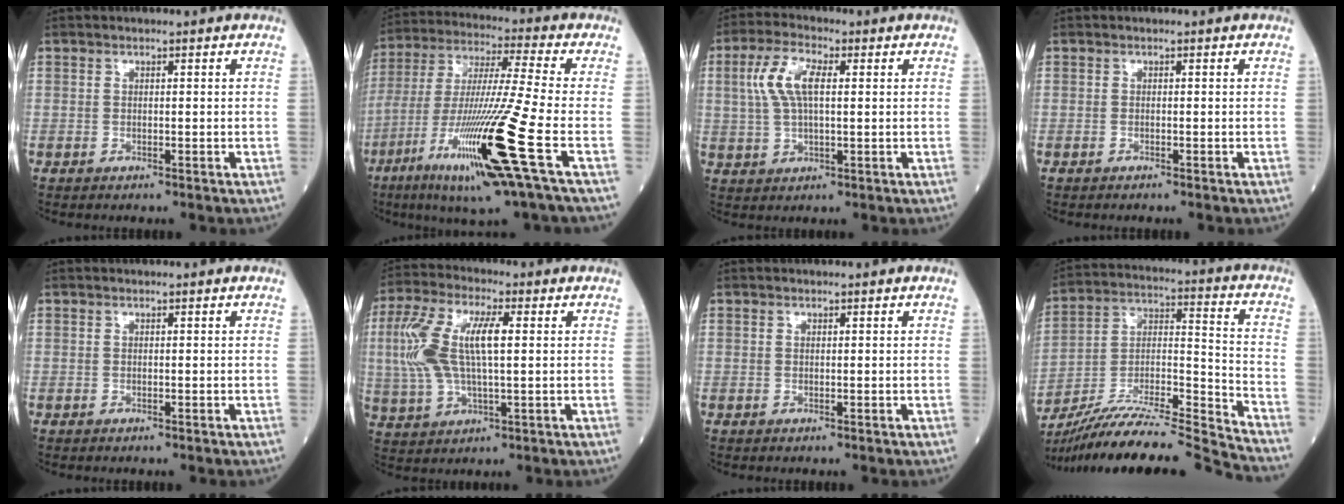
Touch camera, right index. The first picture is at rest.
{"total": 19.9, "force": [-8.0, -1.3, 18.1], "torque": [-0.375, -0.041, -0.154]}
{"total": 7.3, "force": [1.8, 2.6, 6.6], "torque": [-0.150, 0.016, 0.040]}
{"total": 0.0}
{"total": 0.0}
{"total": 12.0, "force": [1.7, 3.9, 11.2], "torque": [-0.260, 0.021, 0.035]}
{"total": 0.0}
{"total": 22.4, "force": [-20.5, -1.5, 9.0], "torque": [-0.164, -0.016, -0.346]}